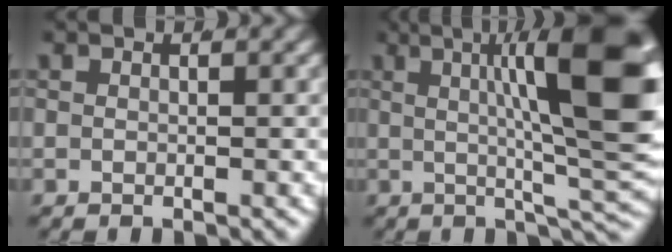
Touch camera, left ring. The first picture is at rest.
{"total": 15.0, "force": [3.1, 4.4, 14.0], "torque": [-0.148, 0.017, 0.040]}